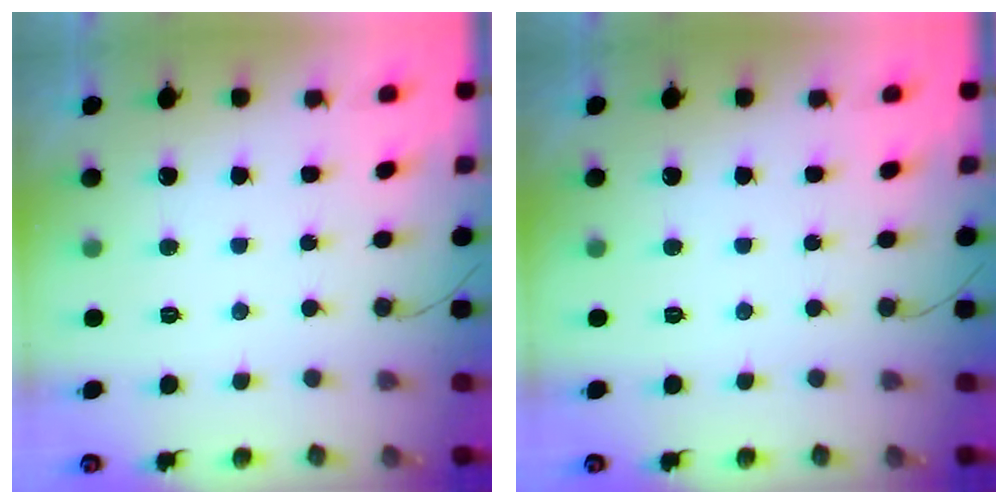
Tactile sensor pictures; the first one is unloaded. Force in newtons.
{"total": 0.0}